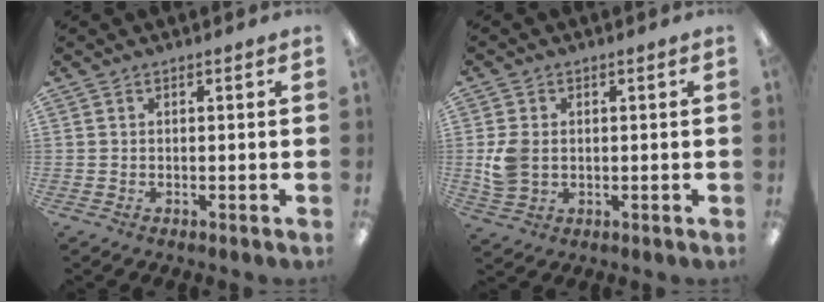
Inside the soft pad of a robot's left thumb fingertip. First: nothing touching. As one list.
[{"total": 5.9, "force": [0.3, 4.6, 3.7], "torque": [-0.073, 0.003, 0.007]}]